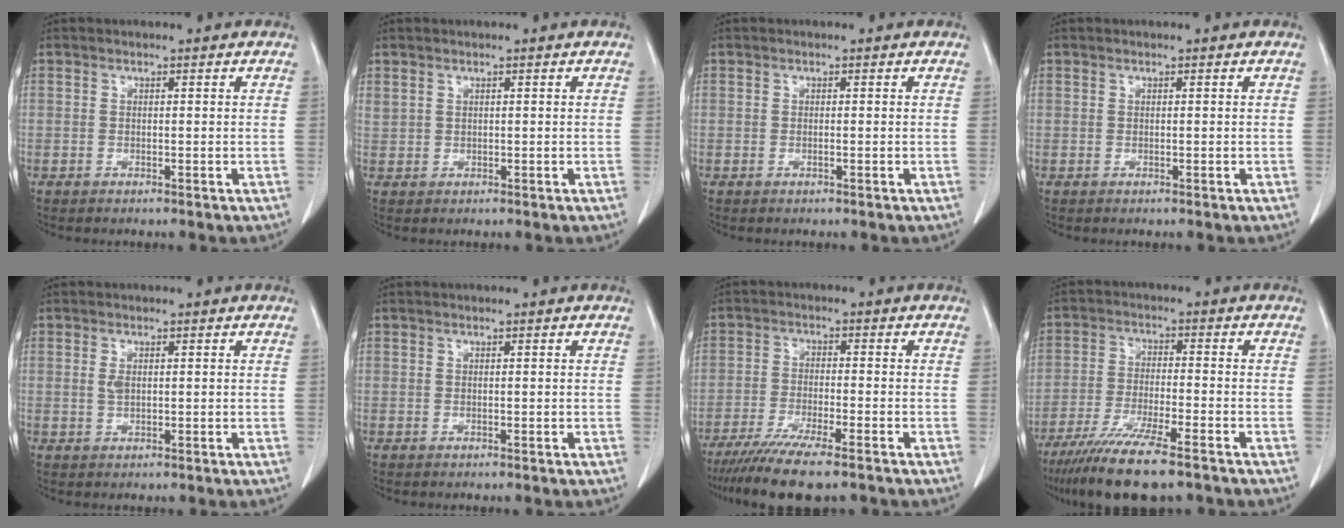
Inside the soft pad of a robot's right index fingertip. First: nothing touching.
{"total": 1.9, "force": [0.8, 1.4, 0.9], "torque": [-0.040, 0.020, 0.027]}
{"total": 0.6, "force": [-0.2, 0.2, 0.5], "torque": [-0.014, 0.000, -0.002]}
{"total": 0.0}
{"total": 1.9, "force": [0.2, 1.1, 1.6], "torque": [-0.036, 0.004, 0.006]}
{"total": 0.0}
{"total": 11.7, "force": [-8.9, 1.7, 7.4], "torque": [-0.124, -0.025, -0.142]}
{"total": 13.9, "force": [-10.1, 2.1, 9.2], "torque": [-0.174, -0.035, -0.170]}